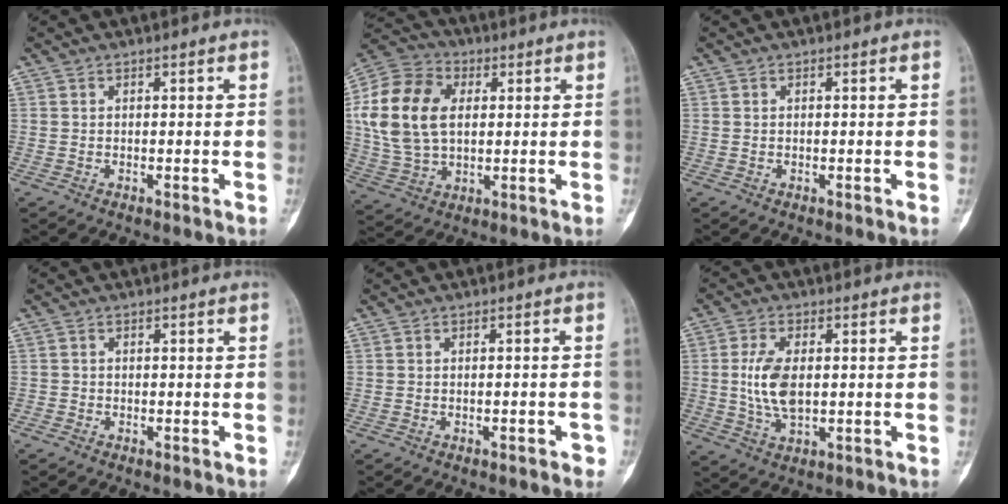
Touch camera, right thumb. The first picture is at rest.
{"total": 17.5, "force": [2.8, 11.6, 12.8], "torque": [-0.248, 0.011, 0.050]}
{"total": 0.0}
{"total": 0.7, "force": [-0.3, 0.6, 0.0], "torque": [0.002, 0.005, -0.008]}
{"total": 2.3, "force": [-1.4, 1.0, 1.6], "torque": [-0.023, 0.012, -0.013]}
{"total": 8.2, "force": [0.4, 4.4, 6.9], "torque": [-0.142, -0.004, 0.011]}